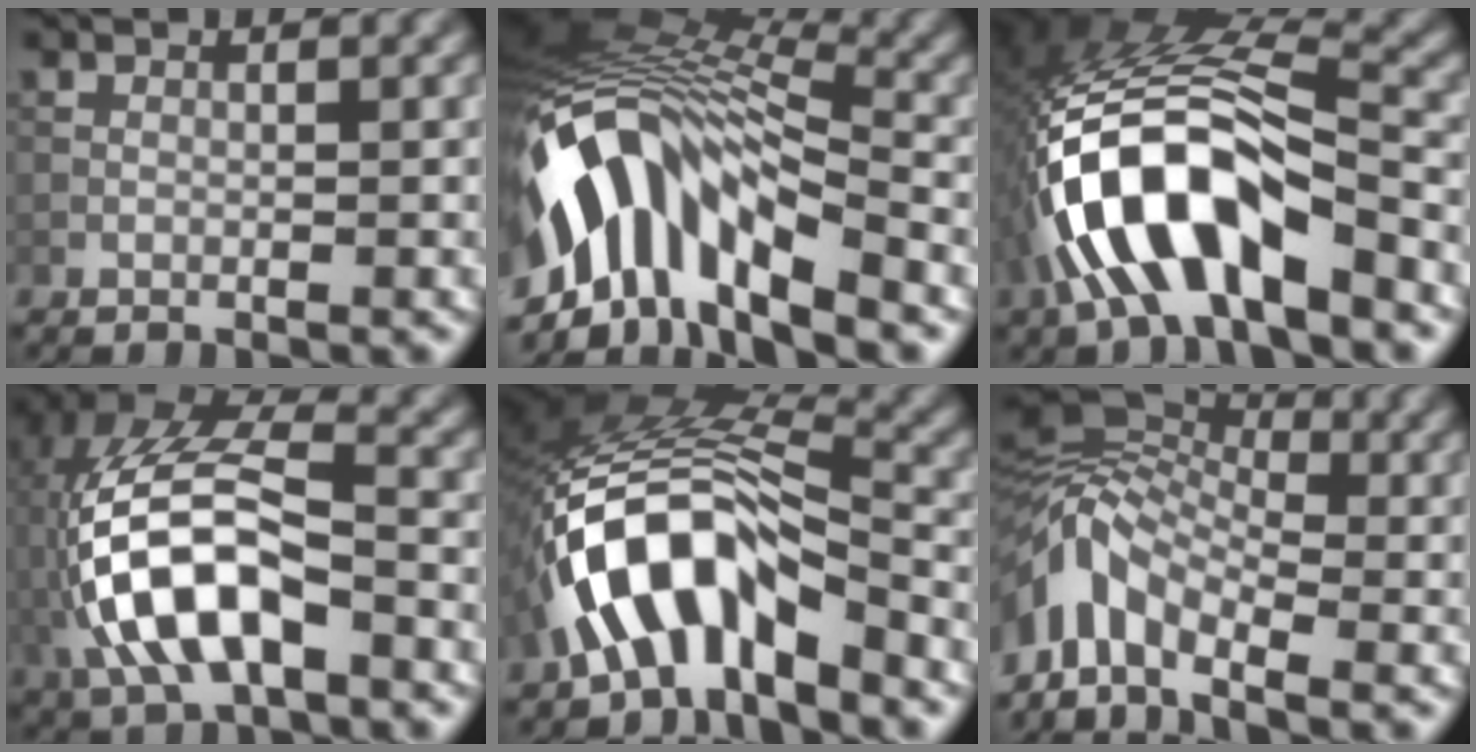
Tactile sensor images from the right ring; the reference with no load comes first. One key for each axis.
{"total": 12.2, "fx": -5.1, "fy": 5.2, "fz": 9.7, "tx": -0.174, "ty": 0.015, "tz": -0.085}
{"total": 12.0, "fx": -4.6, "fy": 4.9, "fz": 10.0, "tx": -0.199, "ty": 0.015, "tz": -0.082}
{"total": 11.9, "fx": -3.1, "fy": 5.9, "fz": 9.9, "tx": -0.211, "ty": 0.009, "tz": -0.061}
{"total": 9.3, "fx": -4.7, "fy": 4.0, "fz": 7.0, "tx": -0.131, "ty": 0.012, "tz": -0.083}
{"total": 8.5, "fx": -3.5, "fy": 4.7, "fz": 6.1, "tx": -0.112, "ty": 0.012, "tz": -0.082}